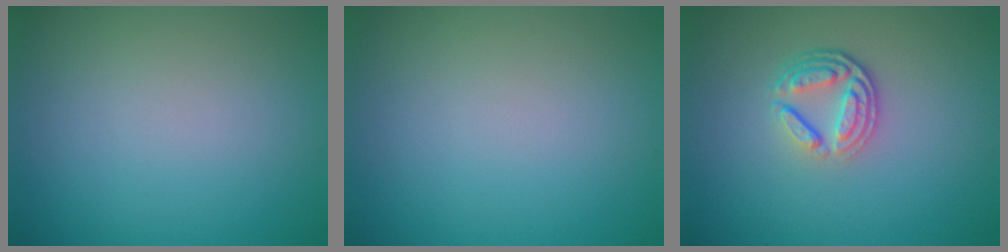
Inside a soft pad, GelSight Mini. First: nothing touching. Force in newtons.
{"total": 0.0}
{"total": 3.8, "press": 2.8, "slide": 2.6}